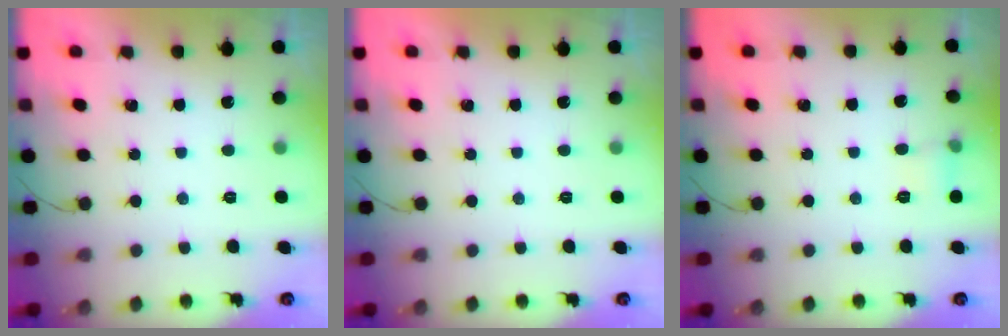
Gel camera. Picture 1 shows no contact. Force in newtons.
{"total": 0.0}
{"total": 5.6, "press": 5.2, "slide": 2.0}